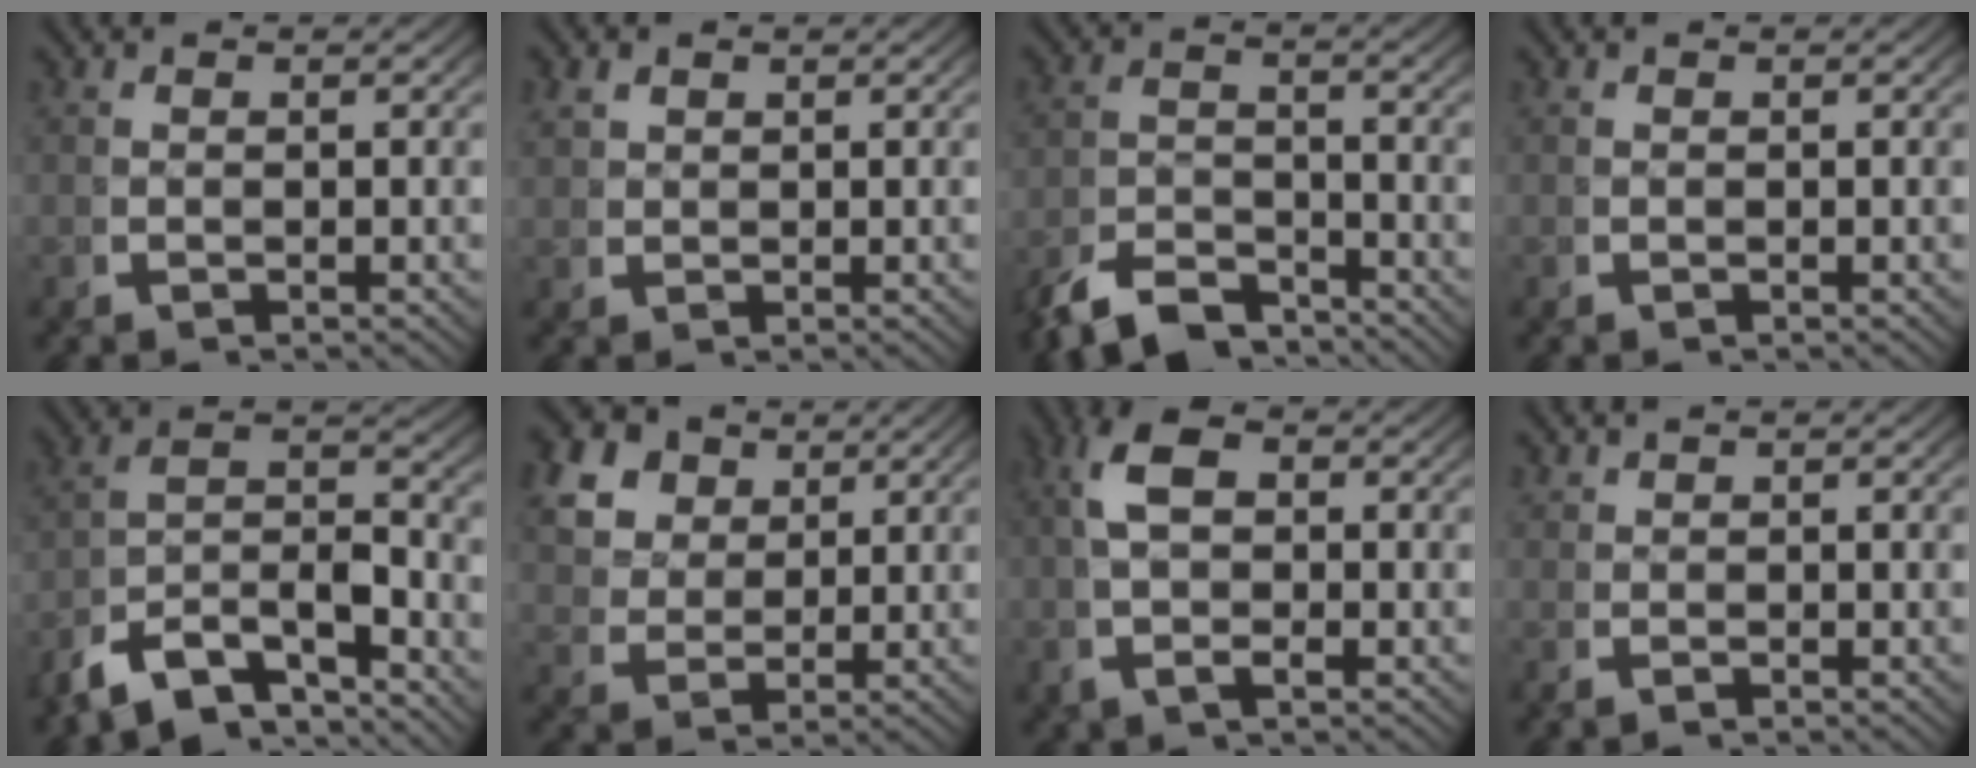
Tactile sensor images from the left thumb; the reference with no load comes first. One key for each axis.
{"total": 1.5, "fx": 1.2, "fy": 0.8, "fz": 0.4, "tx": -0.009, "ty": 0.000, "tz": 0.030}
{"total": 5.3, "fx": -4.7, "fy": 1.5, "fz": 1.9, "tx": -0.030, "ty": -0.017, "tz": -0.084}
{"total": 0.0}
{"total": 11.3, "fx": -3.4, "fy": 7.7, "fz": 7.4, "tx": -0.160, "ty": -0.036, "tz": -0.056}
{"total": 8.2, "fx": 3.7, "fy": 6.2, "fz": 3.8, "tx": -0.089, "ty": -0.006, "tz": 0.065}
{"total": 5.1, "fx": 0.9, "fy": 2.7, "fz": 4.2, "tx": -0.095, "ty": 0.001, "tz": 0.013}
{"total": 0.6, "fx": 0.6, "fy": 0.0, "fz": 0.0, "tx": 0.004, "ty": 0.000, "tz": 0.013}